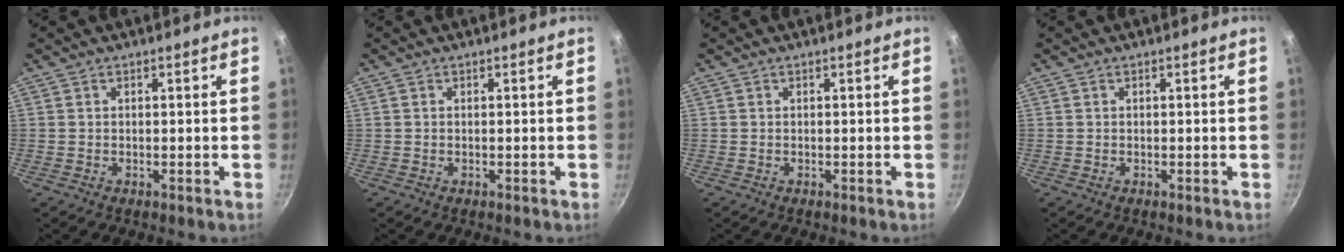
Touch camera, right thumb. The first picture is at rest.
{"total": 0.0}
{"total": 0.0}
{"total": 0.0}